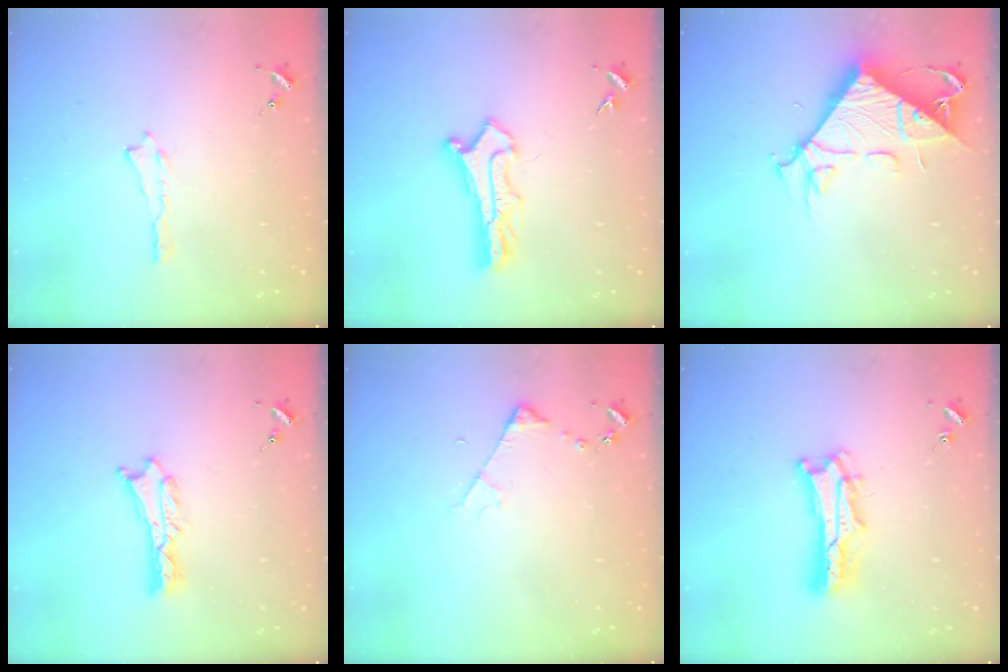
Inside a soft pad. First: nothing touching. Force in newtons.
{"total": 2.9, "press": 2.9, "slide": 0.3}
{"total": 11.0, "press": 11.0, "slide": 1.1}
{"total": 1.3, "press": 1.3, "slide": 0.1}
{"total": 3.2, "press": 3.2, "slide": 0.4}
{"total": 6.1, "press": 6.1, "slide": 0.5}